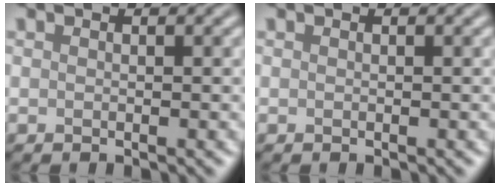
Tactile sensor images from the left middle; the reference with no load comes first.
{"total": 0.0}